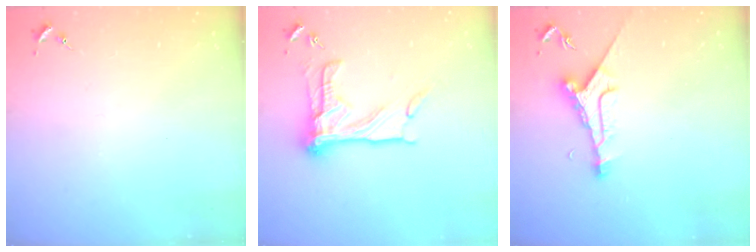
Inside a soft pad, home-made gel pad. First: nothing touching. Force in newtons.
{"total": 19.0, "press": 18.9, "slide": 1.4}
{"total": 8.8, "press": 8.7, "slide": 0.5}